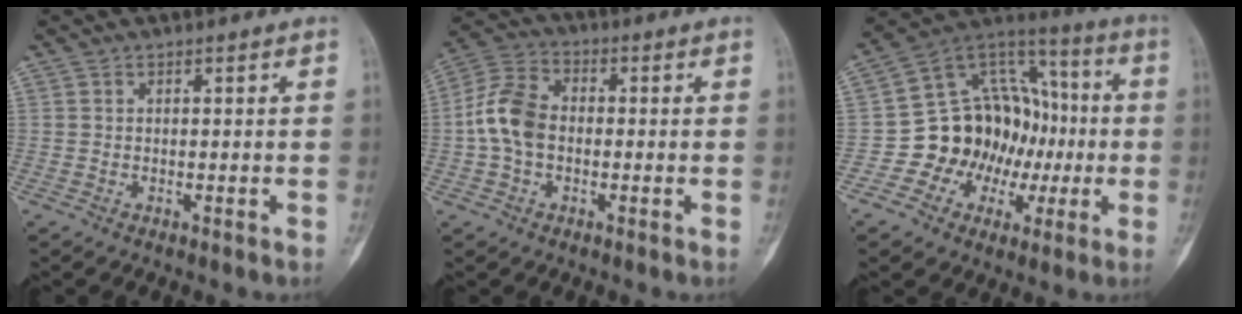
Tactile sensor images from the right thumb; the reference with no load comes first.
{"total": 9.2, "force": [-0.8, 6.4, 6.6], "torque": [-0.128, 0.025, -0.027]}
{"total": 18.5, "force": [-2.7, 15.3, 10.1], "torque": [-0.086, 0.060, -0.040]}